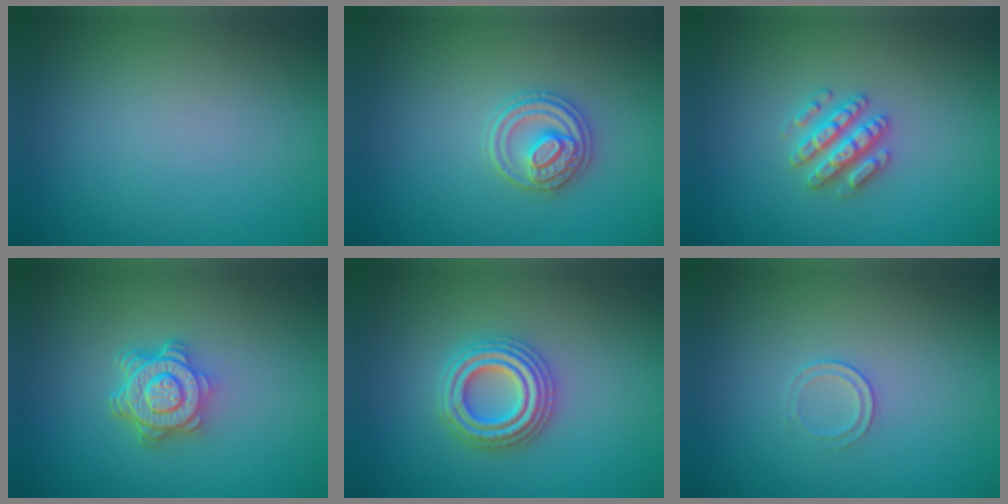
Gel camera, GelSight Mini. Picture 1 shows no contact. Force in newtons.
{"total": 2.8, "press": 2.7, "slide": 0.6}
{"total": 3.0, "press": 2.9, "slide": 0.6}
{"total": 4.8, "press": 3.7, "slide": 3.1}
{"total": 4.4, "press": 4.4, "slide": 0.7}
{"total": 1.0, "press": 0.5, "slide": 0.9}